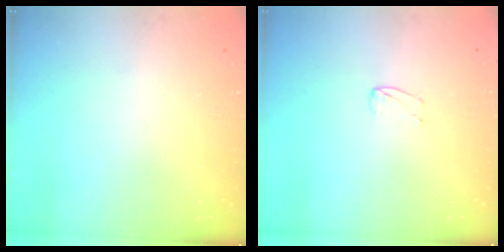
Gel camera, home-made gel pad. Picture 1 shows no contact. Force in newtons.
{"total": 2.4, "press": 2.4, "slide": 0.2}